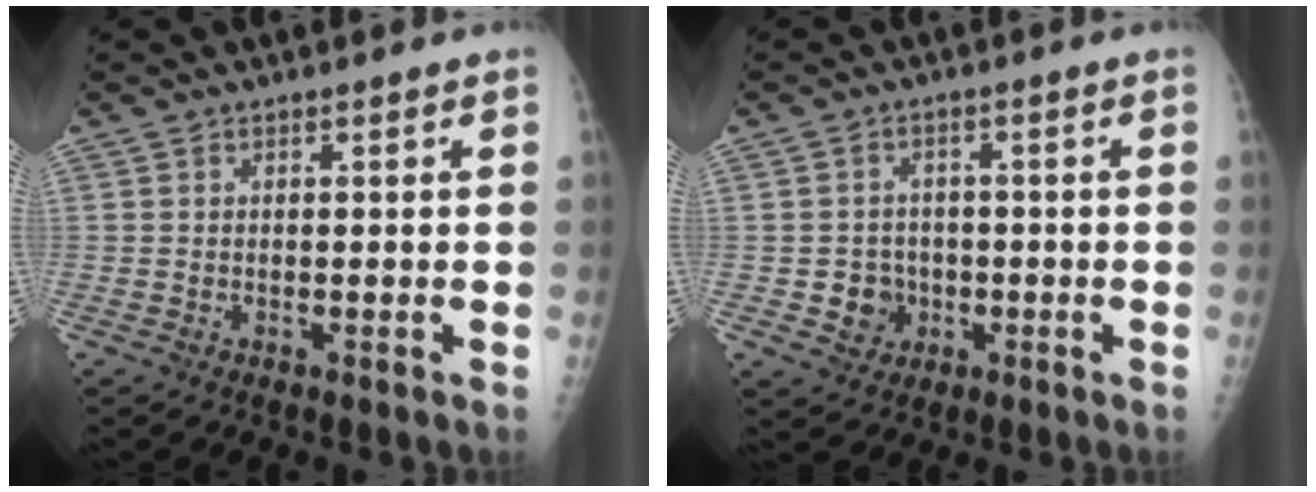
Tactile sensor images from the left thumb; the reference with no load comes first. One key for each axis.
{"total": 4.7, "fx": -1.1, "fy": 4.4, "fz": 1.4, "tx": 0.003, "ty": 0.009, "tz": -0.012}